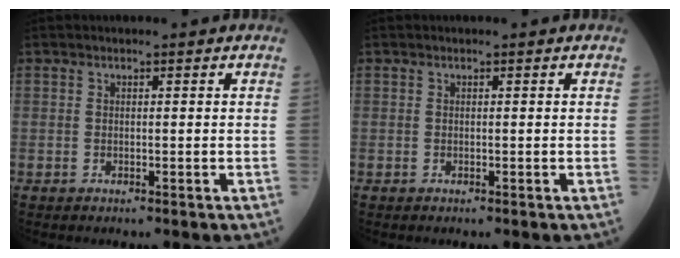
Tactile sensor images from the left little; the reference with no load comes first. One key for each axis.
{"total": 0.0}